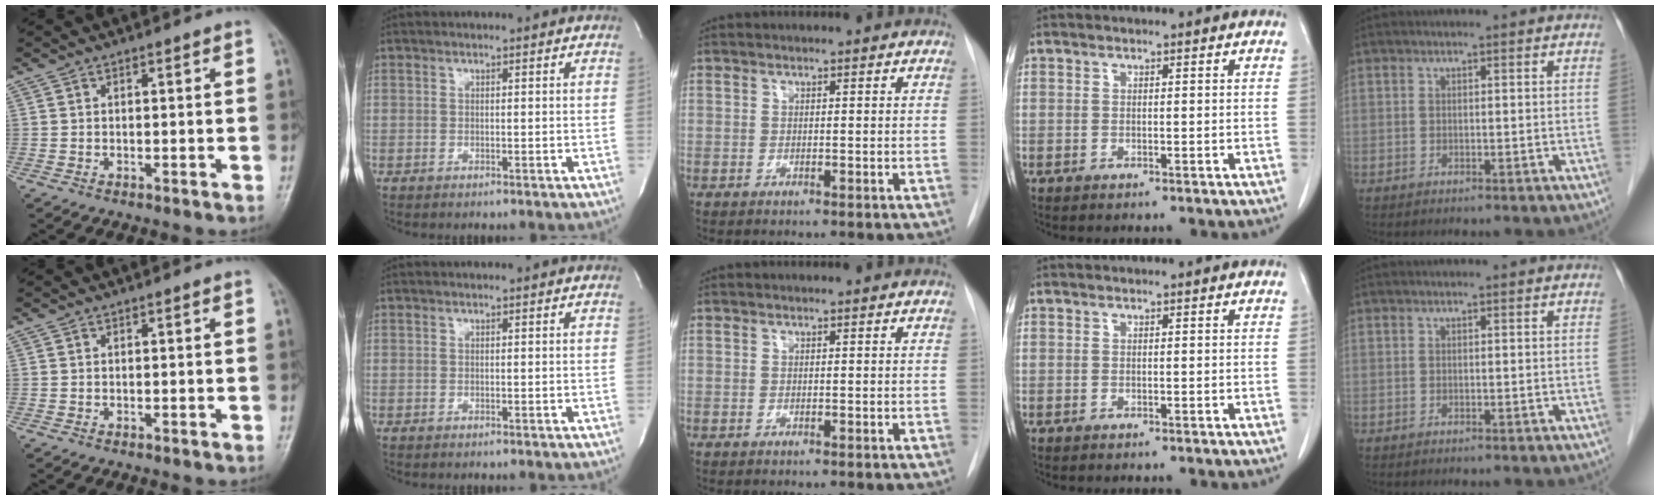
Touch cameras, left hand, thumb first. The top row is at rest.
{}